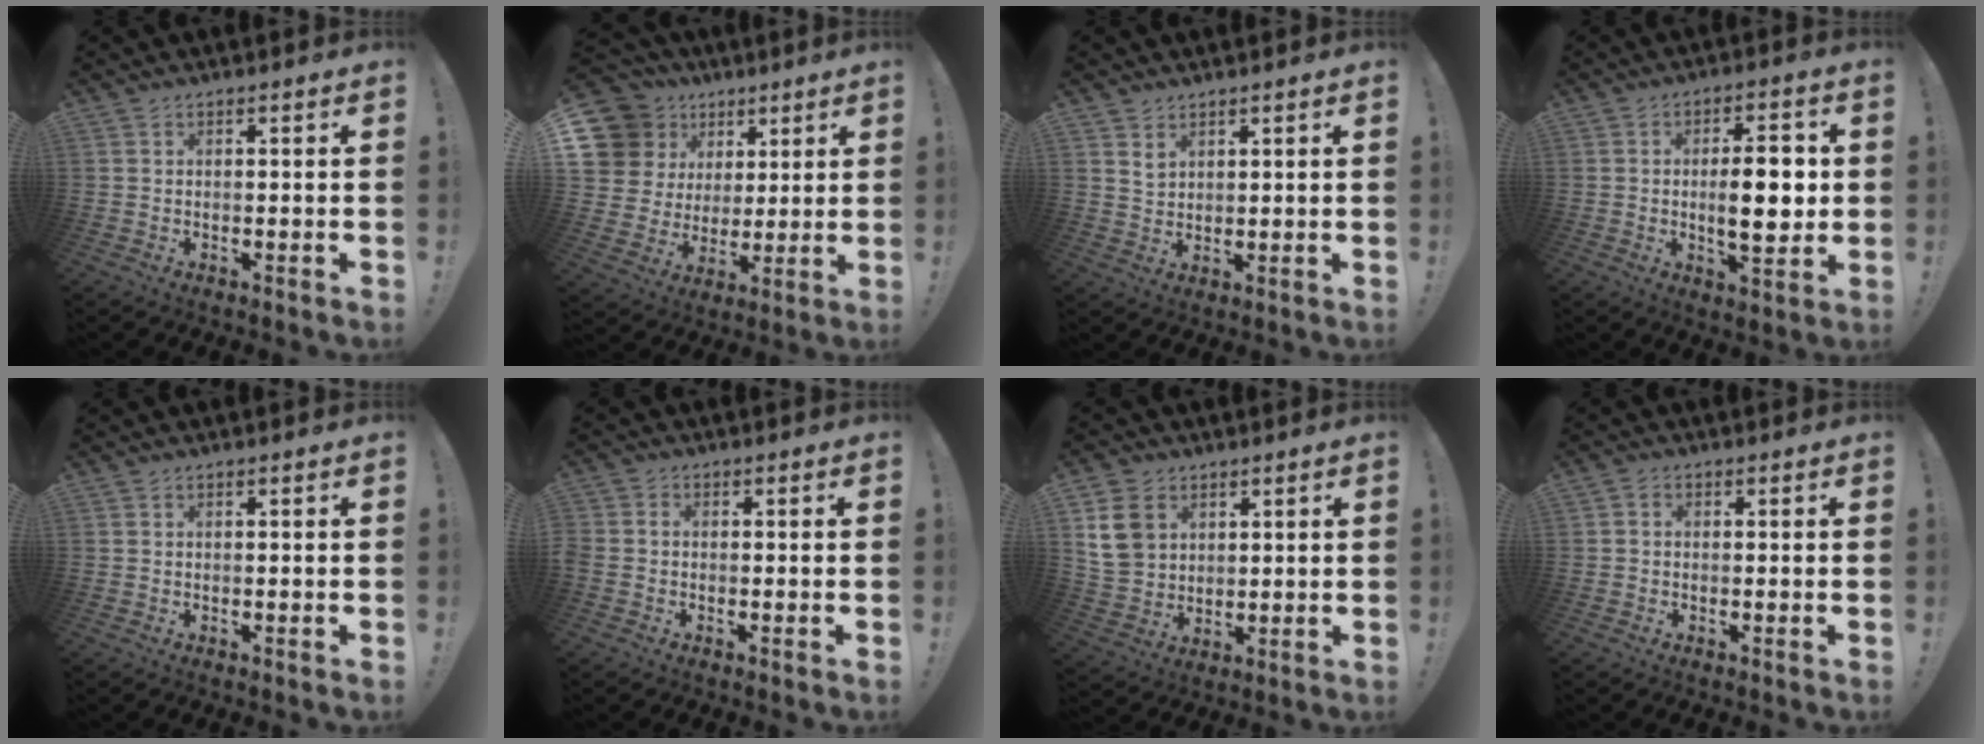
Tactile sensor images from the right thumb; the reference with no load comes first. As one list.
[{"total": 15.2, "force": [6.5, 12.6, 5.4], "torque": [-0.106, -0.028, 0.149]}, {"total": 3.2, "force": [2.4, 1.9, 0.9], "torque": [-0.007, -0.017, 0.043]}, {"total": 11.2, "force": [-0.1, 4.2, 10.4], "torque": [-0.151, -0.006, -0.010]}, {"total": 0.0}, {"total": 1.5, "force": [-1.0, 0.8, 0.7], "torque": [-0.010, 0.004, -0.018]}, {"total": 10.8, "force": [4.7, 8.6, 4.7], "torque": [-0.081, -0.011, 0.096]}, {"total": 0.9, "force": [-0.5, 0.7, 0.4], "torque": [-0.010, 0.004, -0.008]}]